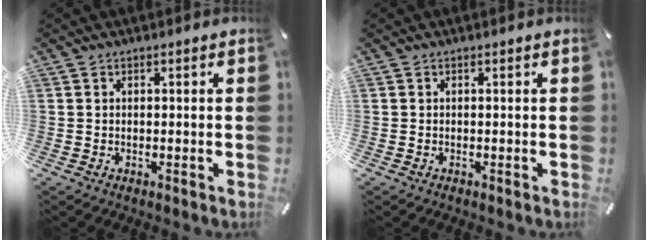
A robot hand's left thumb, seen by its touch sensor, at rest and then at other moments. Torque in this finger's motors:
{"motor_torque": [0.00, 0.00, 0.00, 0.00, 0.00]}